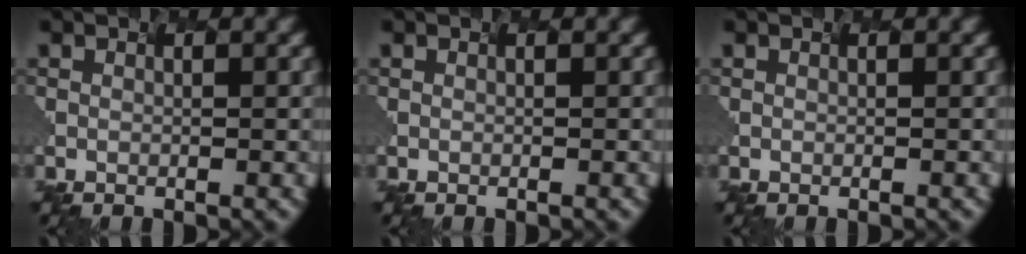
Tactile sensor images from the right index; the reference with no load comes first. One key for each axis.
{"total": 0.0}
{"total": 0.0}